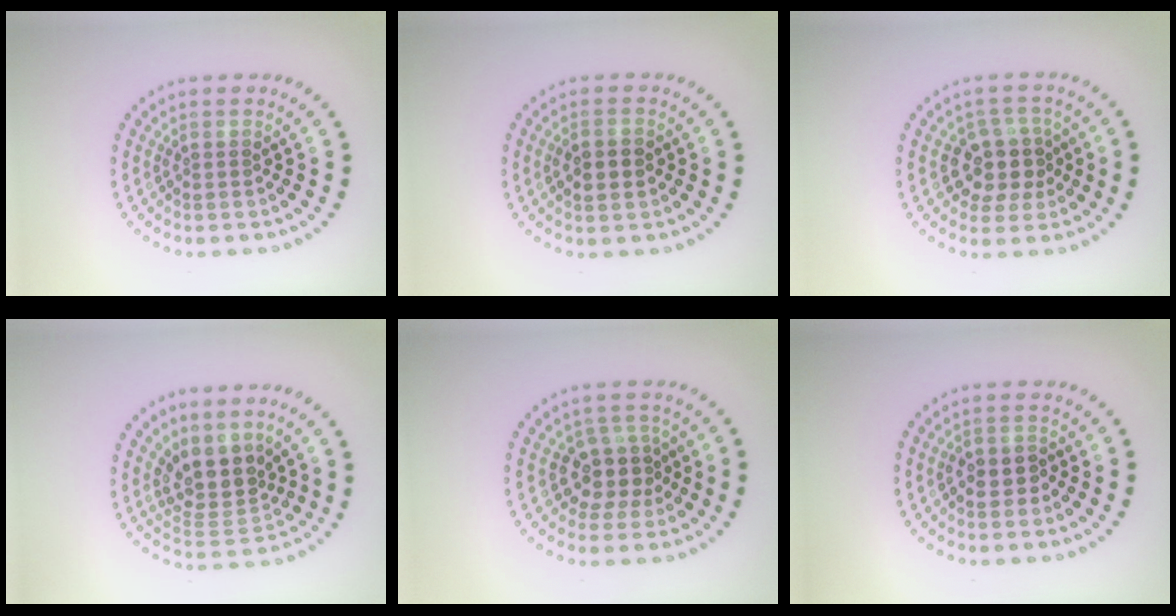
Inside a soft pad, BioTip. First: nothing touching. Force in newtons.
{"total": 2.2, "press": 2.2, "slide": 0.1}
{"total": 4.0, "press": 3.8, "slide": 1.4}
{"total": 3.9, "press": 3.1, "slide": 2.3}
{"total": 3.6, "press": 3.1, "slide": 1.8}
{"total": 1.7, "press": 1.5, "slide": 0.6}